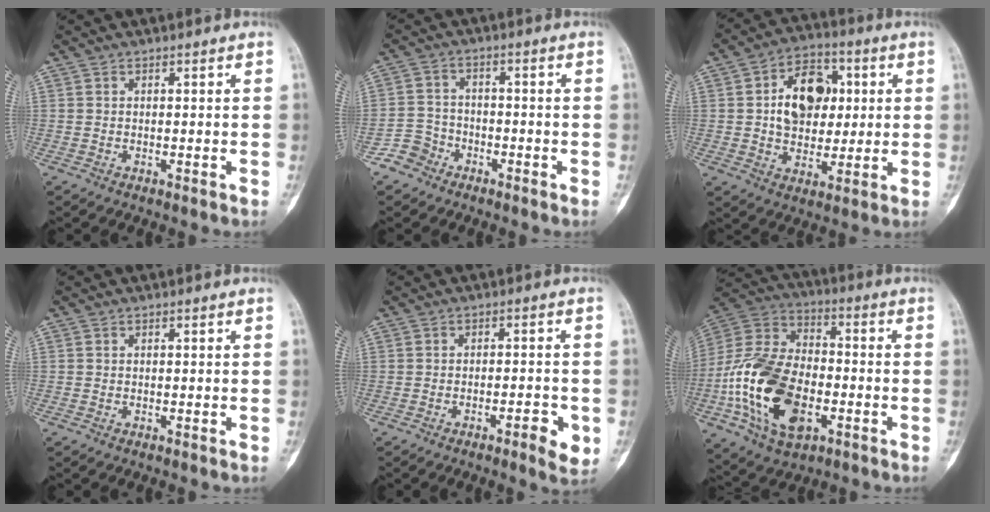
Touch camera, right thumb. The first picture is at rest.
{"total": 4.8, "force": [-3.1, 3.7, 0.2], "torque": [0.020, 0.023, -0.063]}
{"total": 13.3, "force": [2.2, 9.6, 8.9], "torque": [-0.098, 0.005, 0.035]}
{"total": 0.0}
{"total": 4.9, "force": [-2.0, 1.4, 4.2], "torque": [-0.057, 0.006, -0.025]}
{"total": 22.2, "force": [-5.8, 13.2, 16.8], "torque": [-0.322, 0.016, -0.102]}